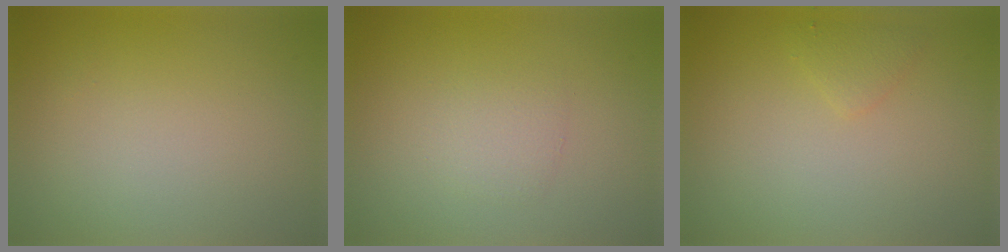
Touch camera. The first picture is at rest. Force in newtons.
{"total": 1.4, "press": 1.4, "slide": 0.1}
{"total": 1.0, "press": 1.0, "slide": 0.1}